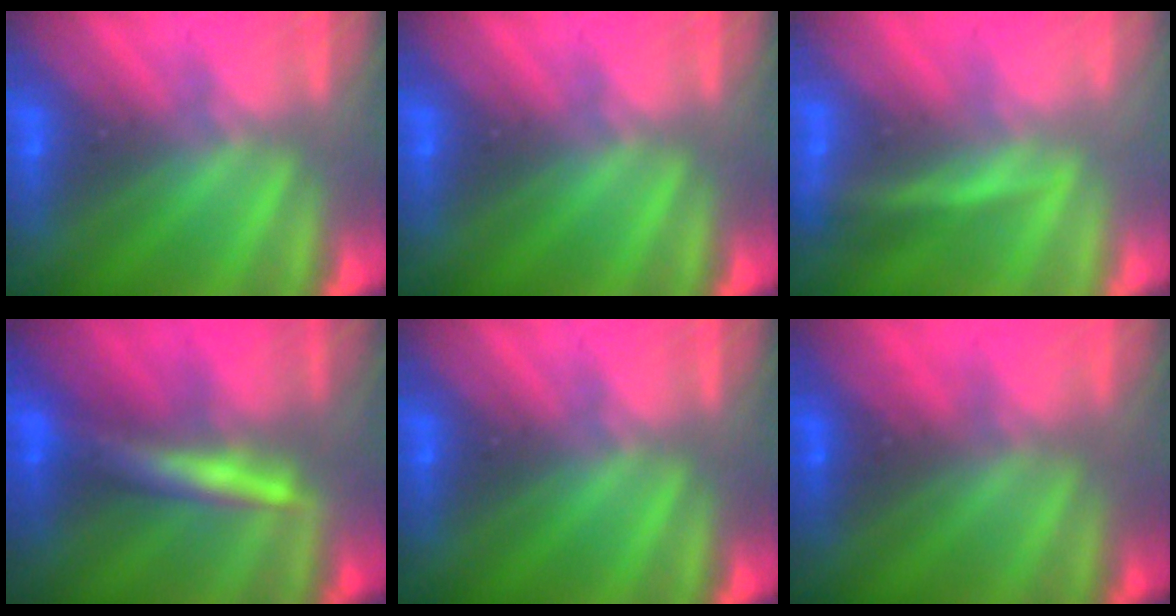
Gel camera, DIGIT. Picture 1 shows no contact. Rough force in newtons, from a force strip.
{"total": 0.0}
{"total": 2.9}
{"total": 3.1}
{"total": 0.0}
{"total": 4.7}